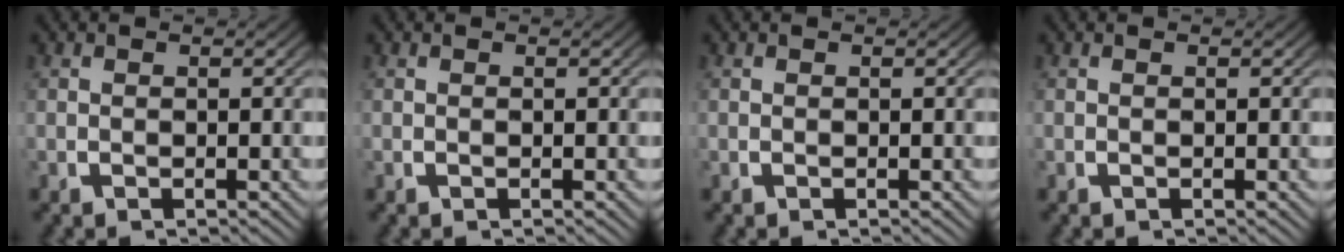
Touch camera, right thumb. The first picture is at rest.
{"total": 0.0}
{"total": 0.0}
{"total": 0.0}